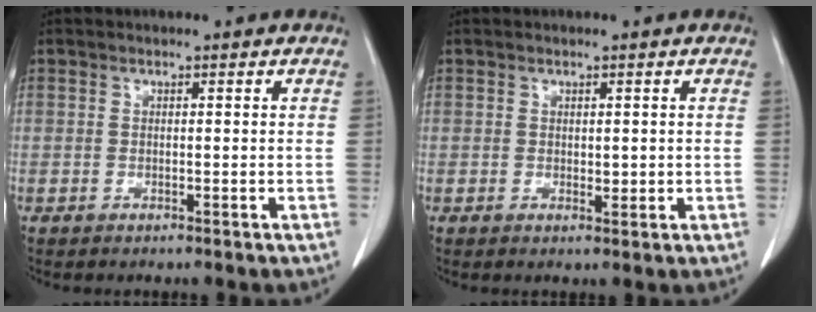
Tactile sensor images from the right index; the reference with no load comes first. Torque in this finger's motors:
{"motor_torque": [0.06, 0.01, 0.00, 0.00]}